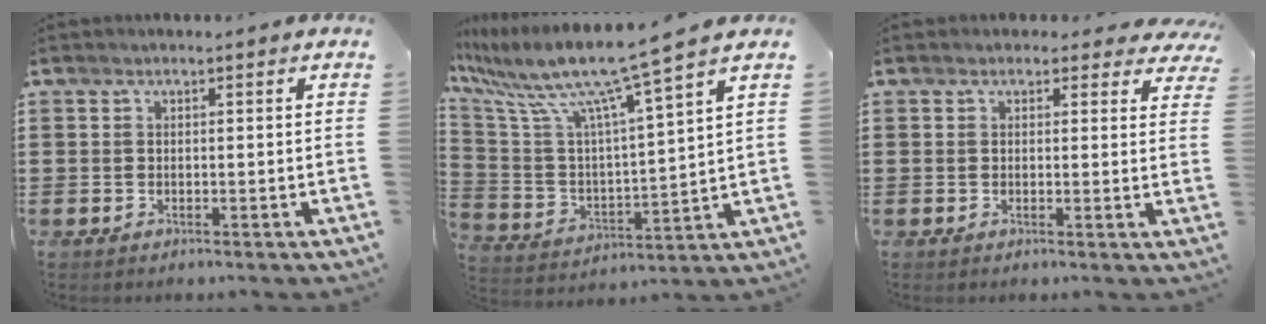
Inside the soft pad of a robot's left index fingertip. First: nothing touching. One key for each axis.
{"total": 10.2, "fx": 8.2, "fy": -0.5, "fz": 6.1, "tx": -0.155, "ty": -0.060, "tz": 0.128}
{"total": 1.8, "fx": 1.4, "fy": 1.0, "fz": 0.7, "tx": -0.003, "ty": 0.001, "tz": 0.021}